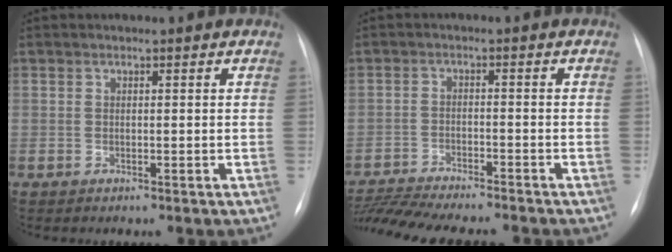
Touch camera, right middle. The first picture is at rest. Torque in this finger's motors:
{"motor_torque": [1.05, -1.08, 0.26, 0.07]}